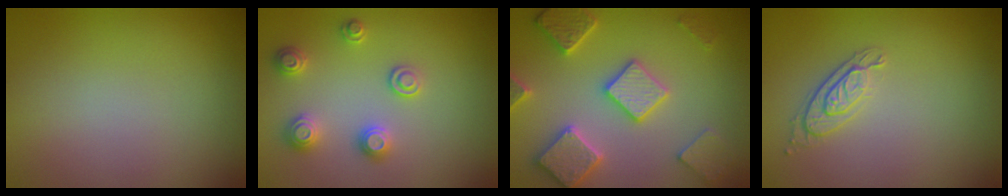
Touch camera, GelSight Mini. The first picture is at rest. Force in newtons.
{"total": 2.6, "press": 2.6, "slide": 0.1}
{"total": 5.7, "press": 5.6, "slide": 1.3}
{"total": 2.1, "press": 1.8, "slide": 1.1}